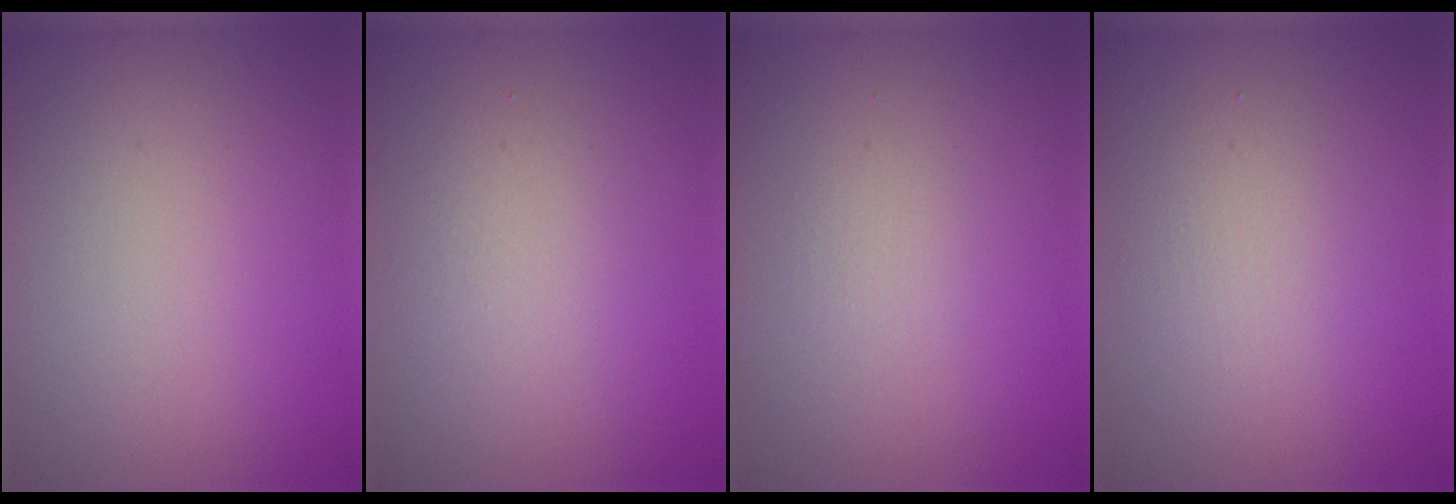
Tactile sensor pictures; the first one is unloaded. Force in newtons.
{"total": 2.1, "press": 2.1, "slide": 0.2}
{"total": 1.0, "press": 1.0, "slide": 0.1}
{"total": 2.2, "press": 2.2, "slide": 0.2}